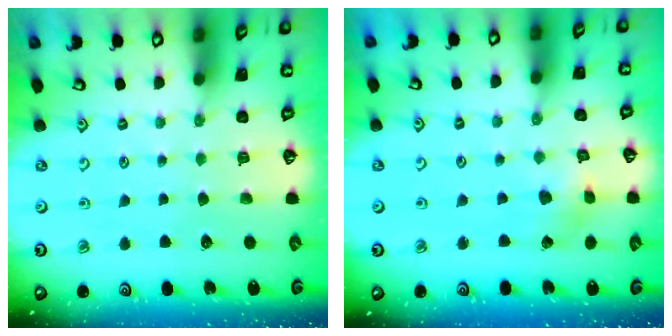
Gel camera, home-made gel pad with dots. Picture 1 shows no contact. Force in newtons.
{"total": 3.0, "press": 2.9, "slide": 0.5}